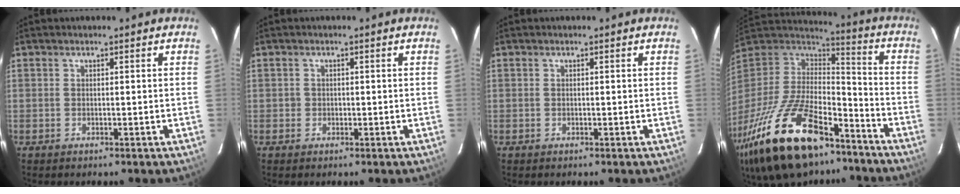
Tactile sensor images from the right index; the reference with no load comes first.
{"total": 1.1, "force": [-0.3, 1.1, 0.1], "torque": [0.001, 0.001, -0.003]}
{"total": 0.0}
{"total": 31.9, "force": [-20.5, 13.4, 20.4], "torque": [-0.414, -0.040, -0.330]}